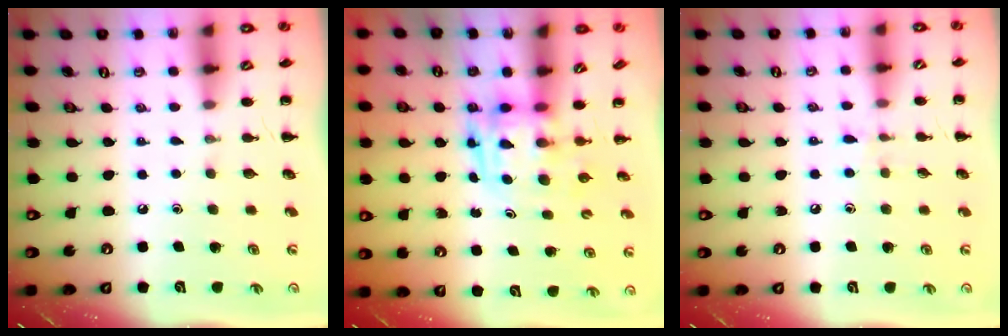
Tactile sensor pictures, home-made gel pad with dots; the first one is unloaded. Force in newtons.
{"total": 3.9, "press": 3.8, "slide": 0.7}
{"total": 6.3, "press": 5.9, "slide": 2.2}